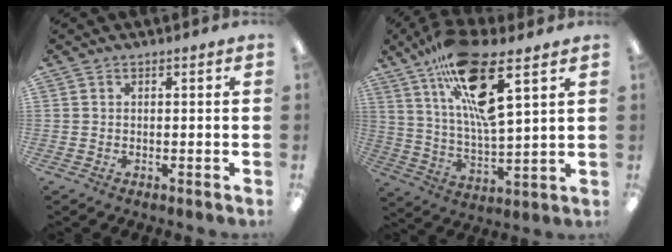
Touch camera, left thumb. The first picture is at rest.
{"total": 18.6, "force": [11.0, 4.9, 14.2], "torque": [-0.262, -0.052, 0.180]}